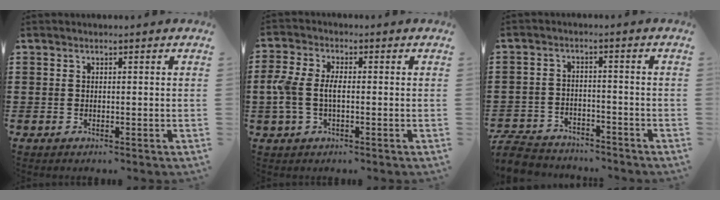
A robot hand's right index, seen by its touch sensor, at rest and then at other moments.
{"total": 4.8, "force": [-0.6, 2.6, 4.0], "torque": [-0.104, -0.004, -0.019]}
{"total": 5.2, "force": [-5.1, 1.0, 0.7], "torque": [-0.029, 0.003, -0.107]}